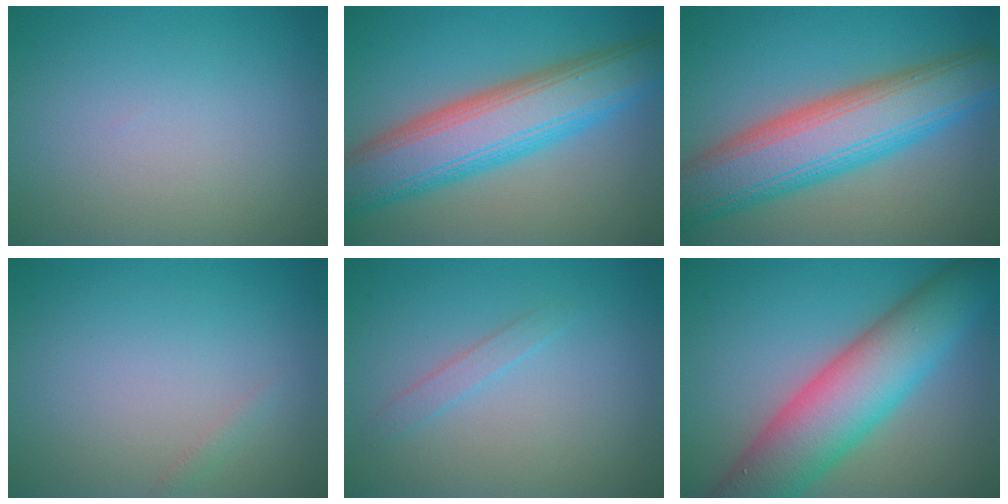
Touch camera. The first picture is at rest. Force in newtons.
{"total": 9.6, "press": 9.6, "slide": 0.4}
{"total": 10.1, "press": 10.1, "slide": 0.4}
{"total": 0.6, "press": 0.6, "slide": 0.0}
{"total": 1.2, "press": 1.2, "slide": 0.1}
{"total": 10.0, "press": 10.0, "slide": 0.5}